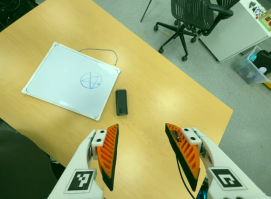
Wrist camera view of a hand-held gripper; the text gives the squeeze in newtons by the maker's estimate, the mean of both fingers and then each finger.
{"total": 0.0}